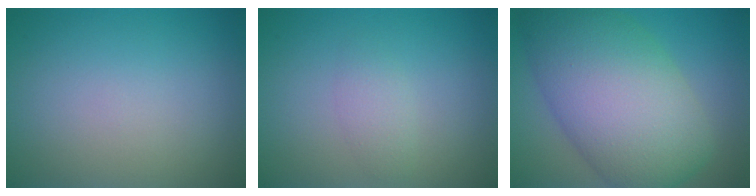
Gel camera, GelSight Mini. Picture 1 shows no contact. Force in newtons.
{"total": 1.4, "press": 1.4, "slide": 0.0}
{"total": 12.1, "press": 12.1, "slide": 0.4}